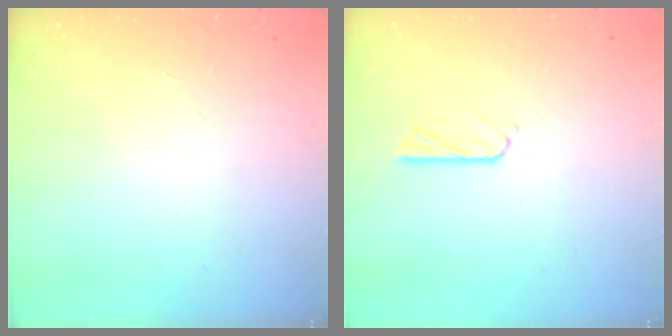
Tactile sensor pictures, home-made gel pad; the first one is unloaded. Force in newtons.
{"total": 5.0, "press": 5.0, "slide": 0.3}